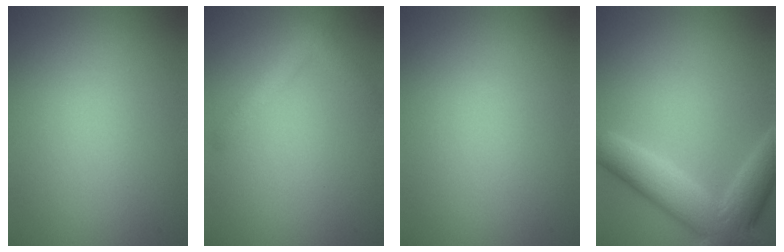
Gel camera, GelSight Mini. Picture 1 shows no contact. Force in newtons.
{"total": 2.2, "press": 2.2, "slide": 0.0}
{"total": 0.0}
{"total": 6.6, "press": 6.6, "slide": 0.4}